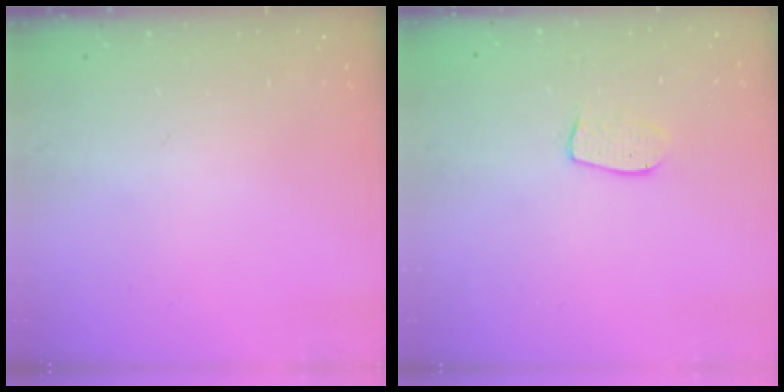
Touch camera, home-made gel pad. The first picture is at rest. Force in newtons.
{"total": 6.7, "press": 6.7, "slide": 0.5}